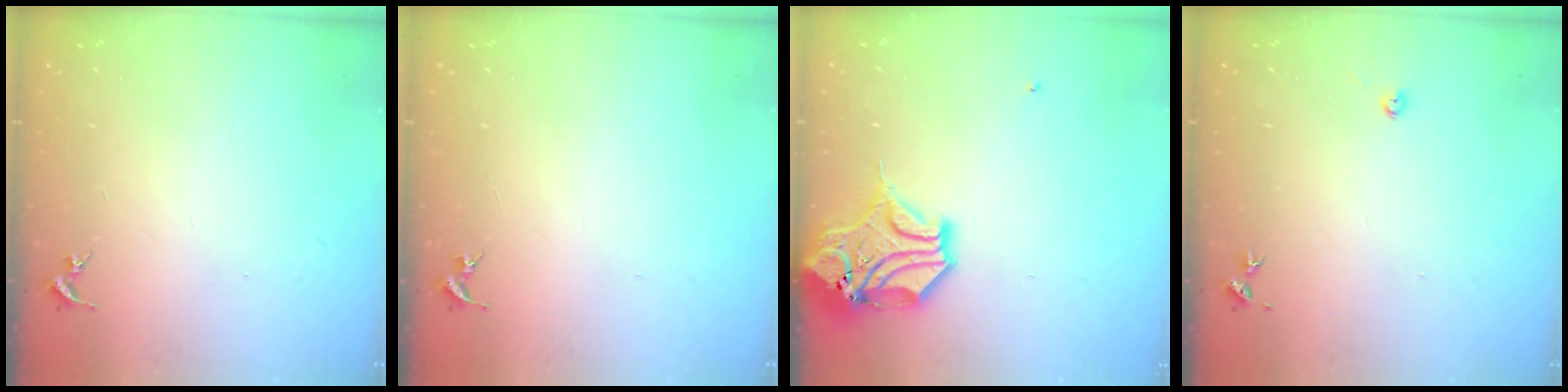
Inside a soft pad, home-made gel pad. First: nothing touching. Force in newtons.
{"total": 0.0}
{"total": 14.3, "press": 14.1, "slide": 2.1}
{"total": 2.2, "press": 2.2, "slide": 0.3}